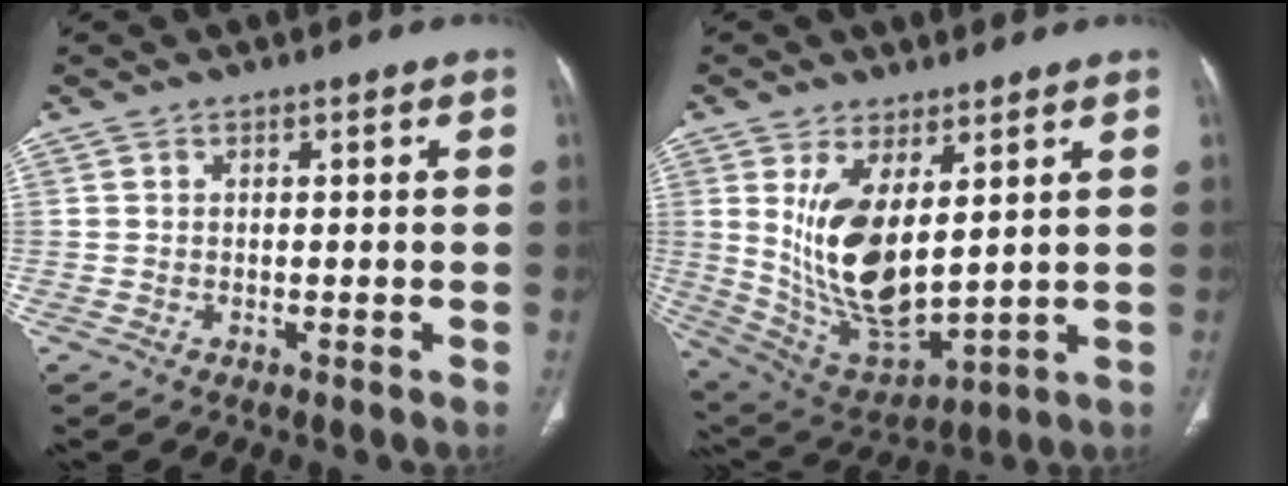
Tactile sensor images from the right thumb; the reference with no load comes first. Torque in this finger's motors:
{"motor_torque": [-0.69, 1.33, 1.61, 0.58, 0.53]}